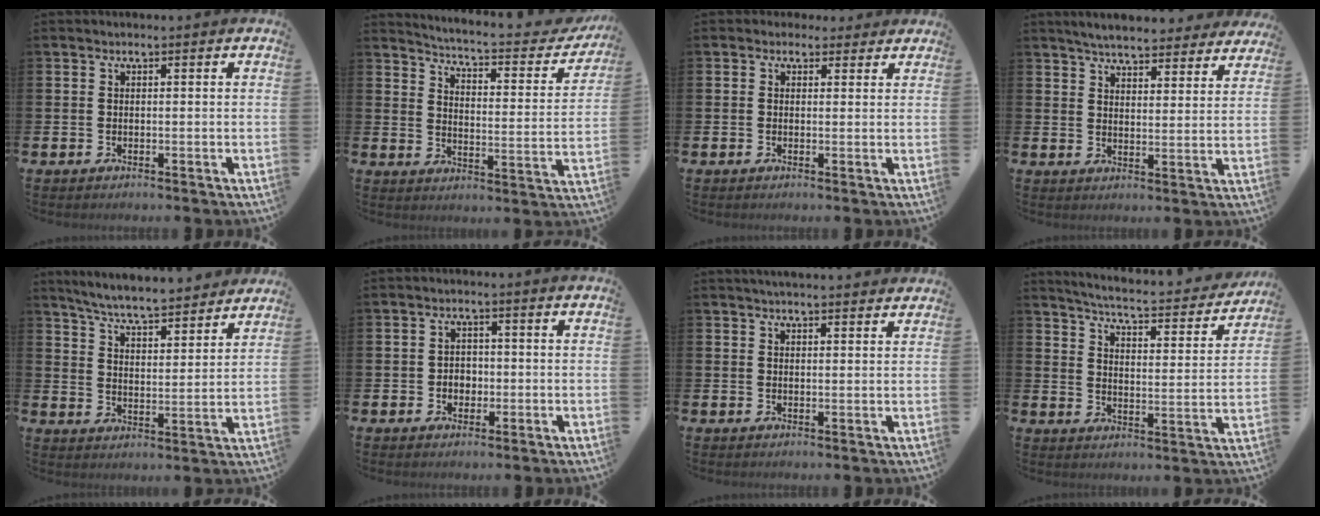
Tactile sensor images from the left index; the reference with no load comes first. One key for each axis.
{"total": 4.5, "fx": 4.3, "fy": 0.4, "fz": 1.3, "tx": -0.044, "ty": -0.041, "tz": 0.063}
{"total": 2.0, "fx": 1.6, "fy": 1.2, "fz": 0.0, "tx": 0.002, "ty": 0.000, "tz": 0.026}
{"total": 5.6, "fx": 5.5, "fy": 0.9, "fz": 1.0, "tx": -0.029, "ty": -0.034, "tz": 0.095}
{"total": 6.8, "fx": 6.5, "fy": 0.3, "fz": 1.7, "tx": -0.064, "ty": -0.047, "tz": 0.114}
{"total": 2.5, "fx": -0.4, "fy": 2.1, "fz": 1.1, "tx": -0.008, "ty": 0.000, "tz": -0.016}
{"total": 2.7, "fx": 2.7, "fy": 0.1, "fz": 0.4, "tx": -0.013, "ty": -0.009, "tz": 0.050}
{"total": 4.8, "fx": 4.6, "fy": 0.1, "fz": 1.4, "tx": -0.047, "ty": -0.046, "tz": 0.070}